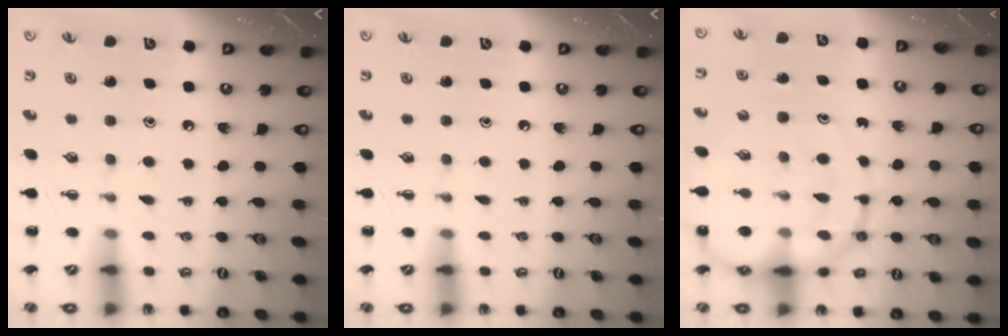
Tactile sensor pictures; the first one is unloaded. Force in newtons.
{"total": 0.0}
{"total": 15.7, "press": 15.4, "slide": 3.3}